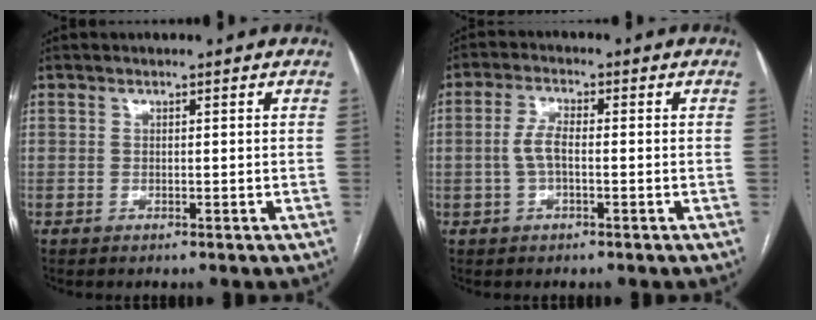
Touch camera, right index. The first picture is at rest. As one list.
[{"total": 4.1, "force": [-0.4, 1.6, 3.8], "torque": [-0.085, 0.011, -0.007]}]